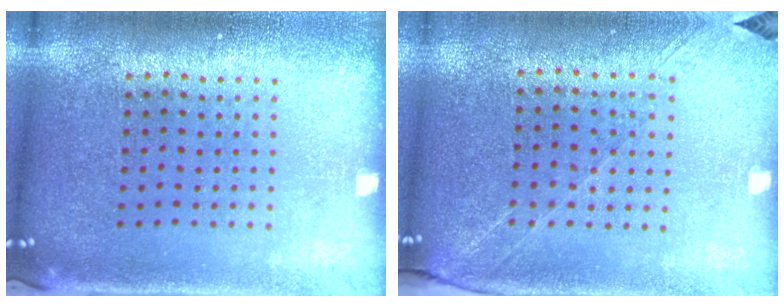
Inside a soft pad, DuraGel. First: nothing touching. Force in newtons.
{"total": 1.3, "press": 1.2, "slide": 0.6}